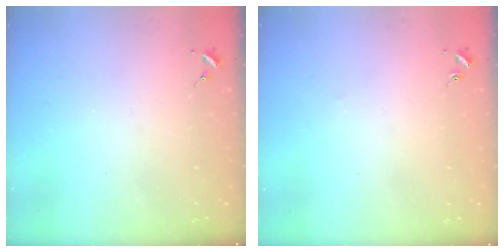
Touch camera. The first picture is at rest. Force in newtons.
{"total": 1.1, "press": 1.1, "slide": 0.2}